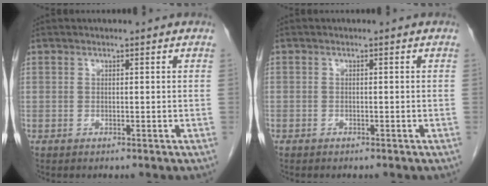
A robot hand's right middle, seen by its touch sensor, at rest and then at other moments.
{"total": 0.5, "force": [-0.4, 0.3, 0.1], "torque": [-0.007, 0.002, -0.008]}